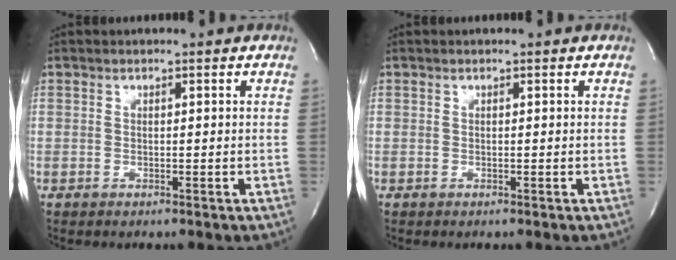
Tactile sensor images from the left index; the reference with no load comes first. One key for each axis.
{"total": 0.0}